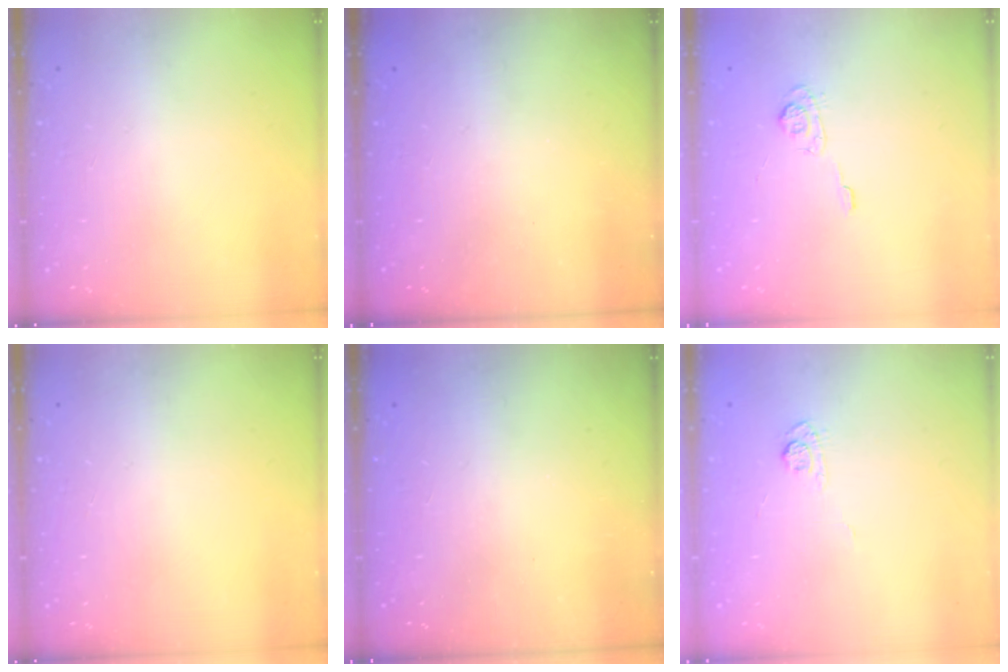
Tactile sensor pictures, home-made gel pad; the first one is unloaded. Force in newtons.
{"total": 2.2, "press": 2.1, "slide": 0.8}
{"total": 5.5, "press": 5.3, "slide": 1.5}
{"total": 0.0}
{"total": 2.6, "press": 2.4, "slide": 0.8}
{"total": 5.0, "press": 4.8, "slide": 1.4}